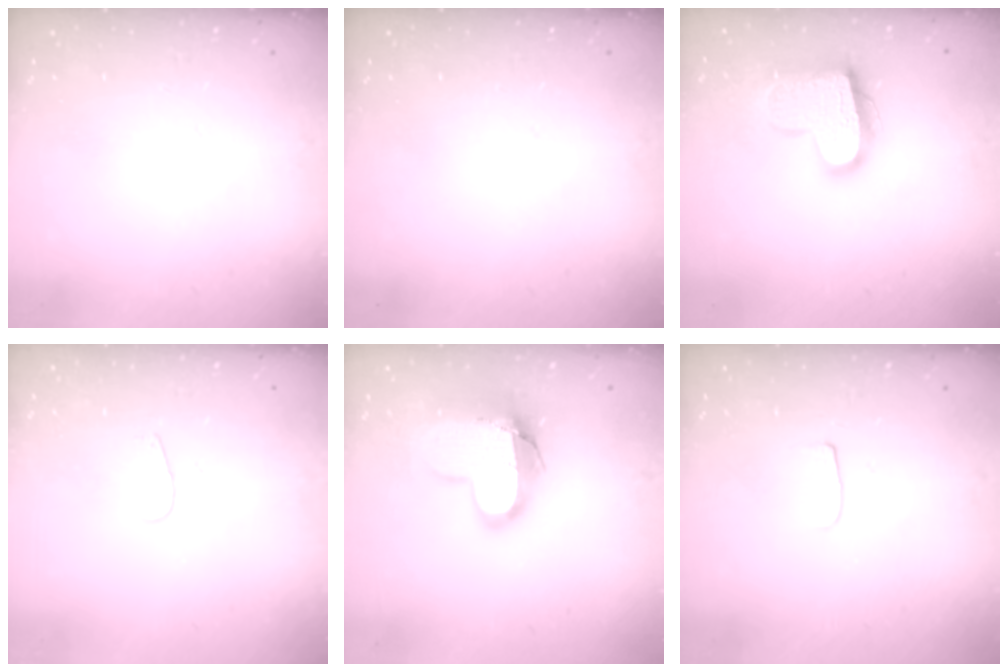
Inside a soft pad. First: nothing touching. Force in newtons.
{"total": 0.0}
{"total": 17.4, "press": 17.3, "slide": 1.4}
{"total": 2.6, "press": 2.5, "slide": 0.3}
{"total": 15.4, "press": 15.4, "slide": 1.1}
{"total": 4.8, "press": 4.8, "slide": 0.6}